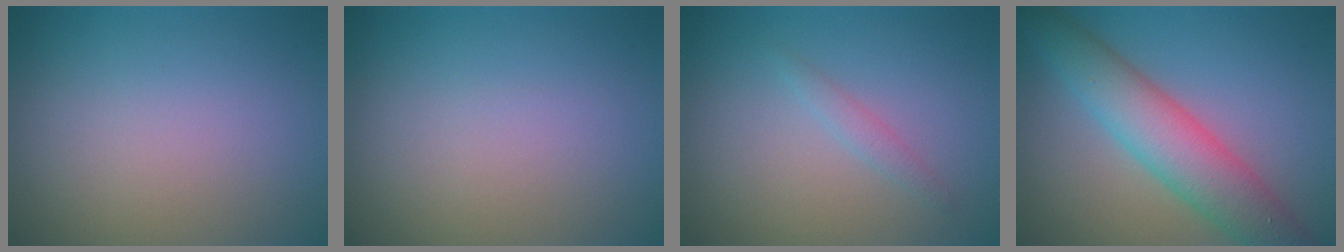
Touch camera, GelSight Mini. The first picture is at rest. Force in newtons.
{"total": 0.0}
{"total": 1.1, "press": 1.1, "slide": 0.1}
{"total": 6.8, "press": 6.8, "slide": 0.2}